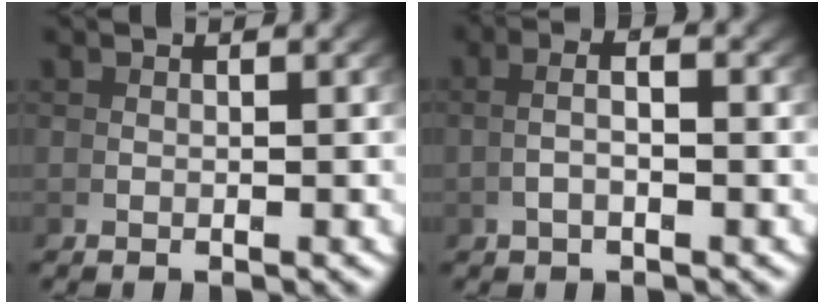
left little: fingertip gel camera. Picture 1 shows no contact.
{"total": 2.4, "force": [0.2, 0.5, 2.3], "torque": [-0.037, 0.005, 0.005]}